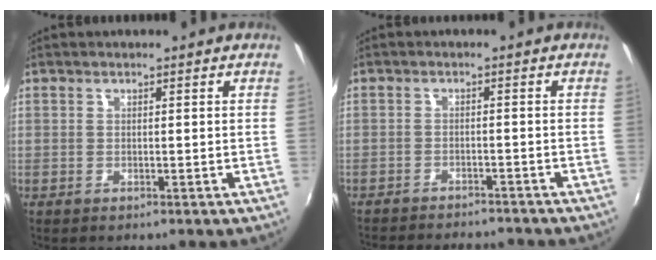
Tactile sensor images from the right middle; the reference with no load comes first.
{"total": 11.6, "force": [-10.5, 2.6, 4.2], "torque": [-0.098, -0.017, -0.151]}